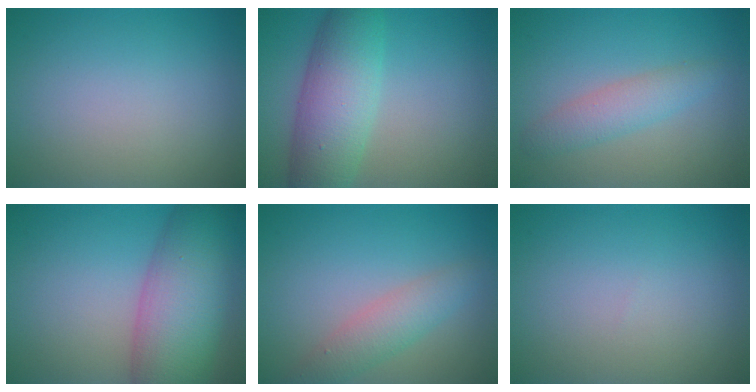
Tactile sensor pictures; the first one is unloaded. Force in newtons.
{"total": 7.3, "press": 7.3, "slide": 0.3}
{"total": 2.6, "press": 2.6, "slide": 0.1}
{"total": 10.3, "press": 10.3, "slide": 0.6}
{"total": 3.0, "press": 3.0, "slide": 0.1}
{"total": 0.0}